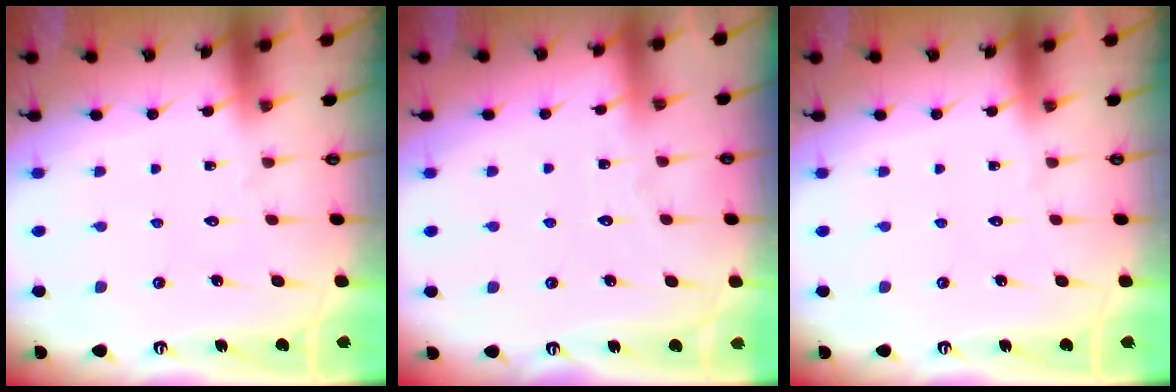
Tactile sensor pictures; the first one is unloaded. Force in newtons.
{"total": 1.8, "press": 1.8, "slide": 0.2}
{"total": 0.0}